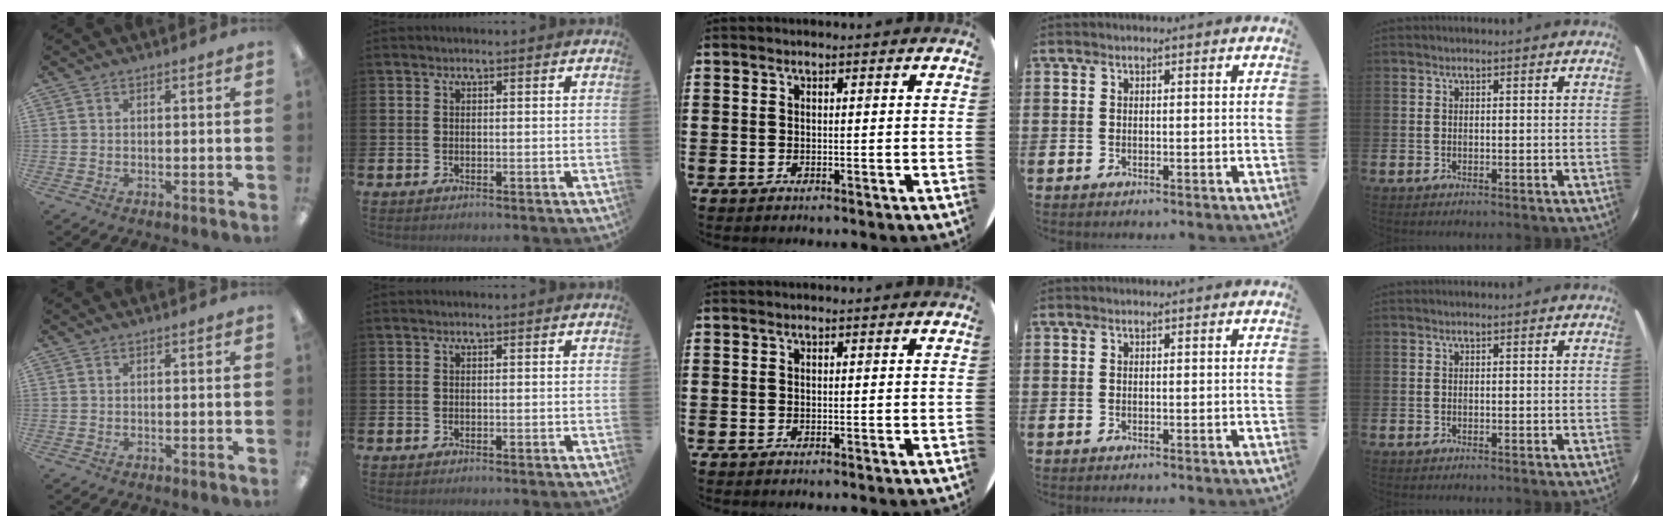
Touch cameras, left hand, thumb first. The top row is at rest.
{}